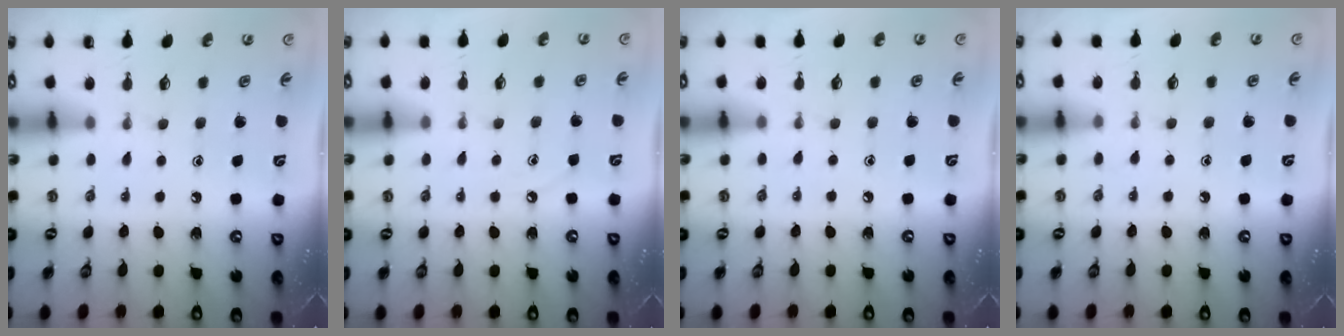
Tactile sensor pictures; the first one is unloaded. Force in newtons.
{"total": 3.6, "press": 3.6, "slide": 0.6}
{"total": 2.9, "press": 2.9, "slide": 0.4}
{"total": 5.4, "press": 5.4, "slide": 0.7}